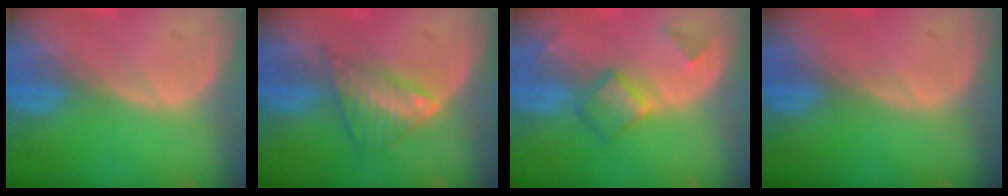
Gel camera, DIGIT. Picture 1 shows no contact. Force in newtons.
{"total": 6.0, "press": 5.2, "slide": 3.0}
{"total": 4.9, "press": 4.8, "slide": 0.9}
{"total": 0.0}